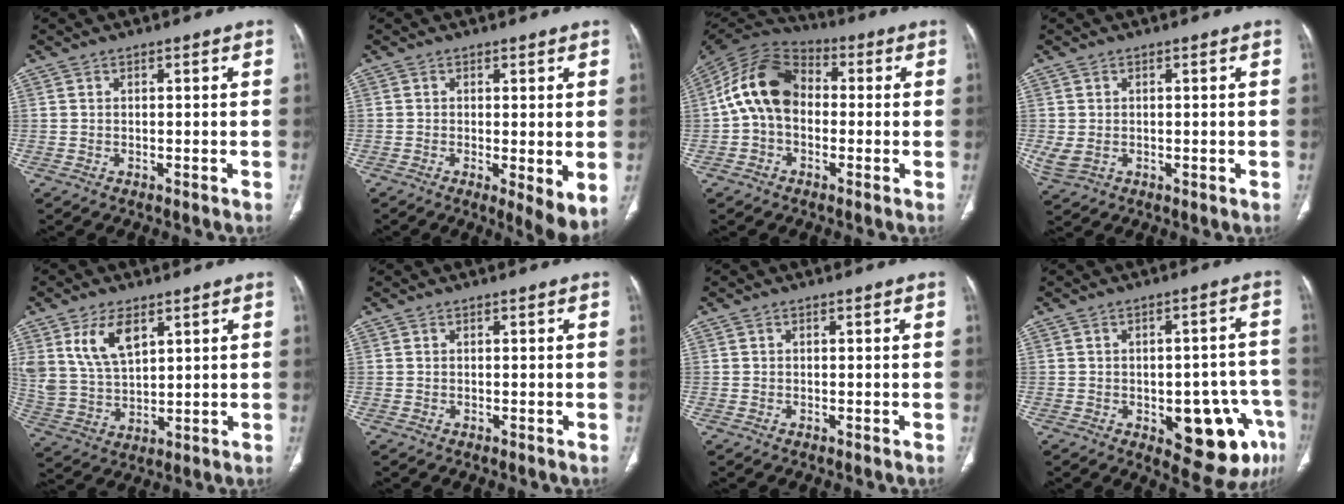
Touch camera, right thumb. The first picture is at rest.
{"total": 6.0, "force": [-0.7, 1.7, 5.7], "torque": [-0.089, -0.021, -0.011]}
{"total": 13.4, "force": [-0.3, 9.6, 9.3], "torque": [-0.162, 0.035, -0.021]}
{"total": 3.6, "force": [-0.1, 2.6, 2.6], "torque": [-0.066, 0.000, 0.009]}
{"total": 10.4, "force": [5.1, 5.6, 7.2], "torque": [-0.132, -0.019, 0.113]}
{"total": 0.0}
{"total": 0.0}
{"total": 14.4, "force": [-5.5, 6.6, 11.6], "torque": [-0.109, 0.028, -0.055]}